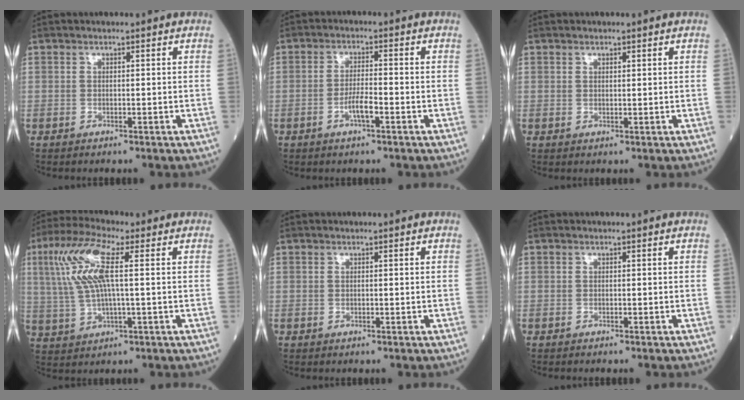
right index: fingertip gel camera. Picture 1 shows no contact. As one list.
[{"total": 3.2, "force": [-1.4, 0.4, 2.9], "torque": [-0.056, 0.001, -0.026]}, {"total": 0.6, "force": [0.4, 0.1, 0.3], "torque": [-0.010, 0.000, 0.010]}, {"total": 10.3, "force": [2.6, 2.1, 9.8], "torque": [-0.228, 0.023, 0.053]}, {"total": 0.0}, {"total": 0.0}]